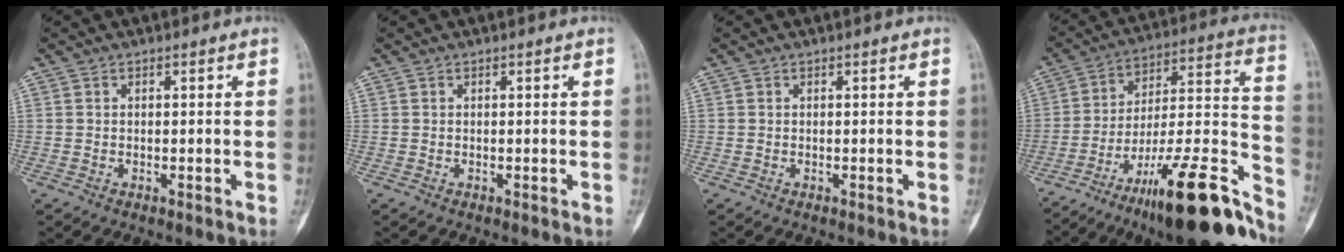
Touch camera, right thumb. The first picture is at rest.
{"total": 0.0}
{"total": 0.0}
{"total": 26.0, "force": [-18.2, 5.4, 17.8], "torque": [-0.198, 0.106, -0.289]}